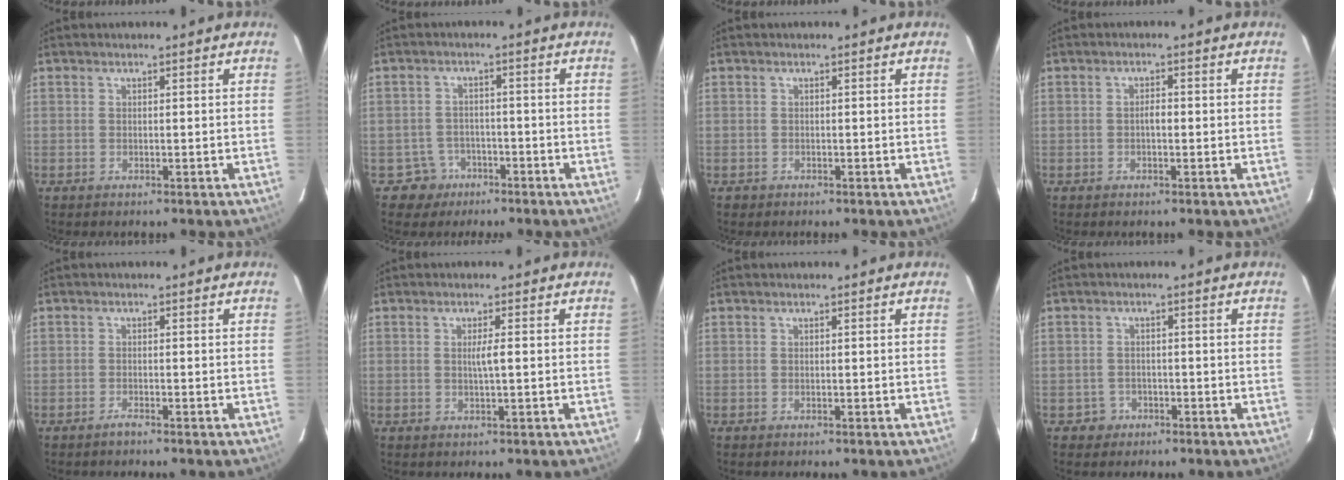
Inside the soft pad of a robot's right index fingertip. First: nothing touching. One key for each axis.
{"total": 4.2, "fx": -2.1, "fy": 3.6, "fz": -0.6, "tx": 0.012, "ty": 0.013, "tz": -0.031}
{"total": 0.7, "fx": -0.3, "fy": 0.6, "fz": -0.1, "tx": -0.006, "ty": 0.004, "tz": -0.006}
{"total": 1.4, "fx": -0.3, "fy": 0.5, "fz": 1.3, "tx": -0.021, "ty": 0.004, "tz": -0.006}
{"total": 0.9, "fx": -0.8, "fy": -0.1, "fz": 0.3, "tx": -0.008, "ty": 0.000, "tz": -0.013}
{"total": 1.8, "fx": 0.1, "fy": -0.1, "fz": 1.8, "tx": -0.034, "ty": 0.000, "tz": 0.001}
{"total": 0.0}
{"total": 2.2, "fx": -1.1, "fy": 1.9, "fz": -0.3, "tx": 0.008, "ty": 0.011, "tz": -0.017}